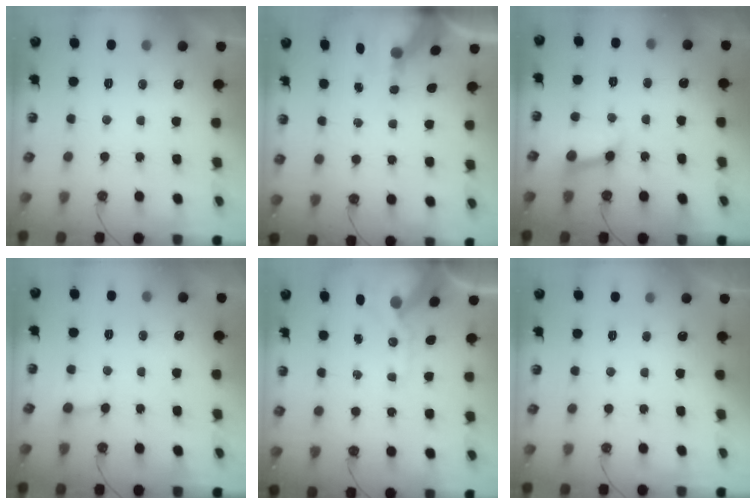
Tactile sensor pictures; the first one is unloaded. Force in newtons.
{"total": 6.7, "press": 6.7, "slide": 0.5}
{"total": 7.9, "press": 7.8, "slide": 0.9}
{"total": 3.0, "press": 3.0, "slide": 0.2}
{"total": 12.8, "press": 12.7, "slide": 1.9}
{"total": 0.0}